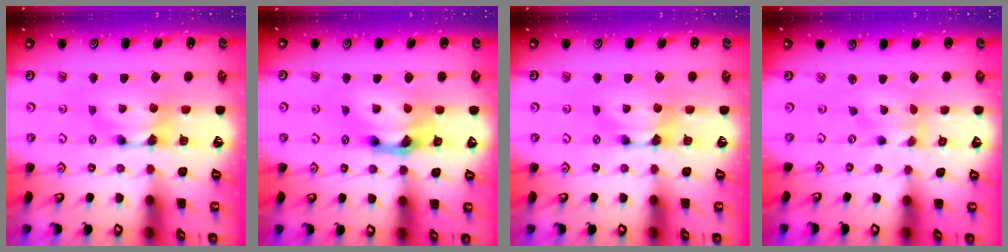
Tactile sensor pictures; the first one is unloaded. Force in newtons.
{"total": 3.8, "press": 3.2, "slide": 2.0}
{"total": 0.0}
{"total": 1.3, "press": 0.6, "slide": 1.2}